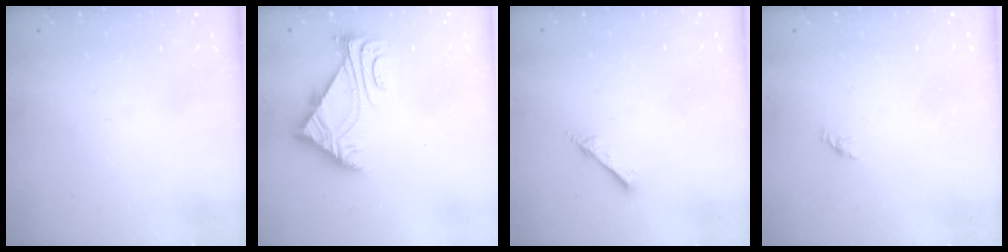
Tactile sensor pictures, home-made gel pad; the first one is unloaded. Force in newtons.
{"total": 5.9, "press": 5.8, "slide": 1.1}
{"total": 2.0, "press": 2.0, "slide": 0.2}
{"total": 0.5, "press": 0.3, "slide": 0.4}